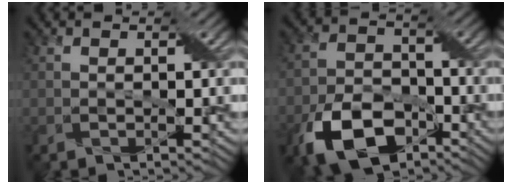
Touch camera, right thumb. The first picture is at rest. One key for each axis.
{"total": 10.9, "fx": -6.0, "fy": 6.5, "fz": 6.3, "tx": -0.134, "ty": -0.014, "tz": -0.112}